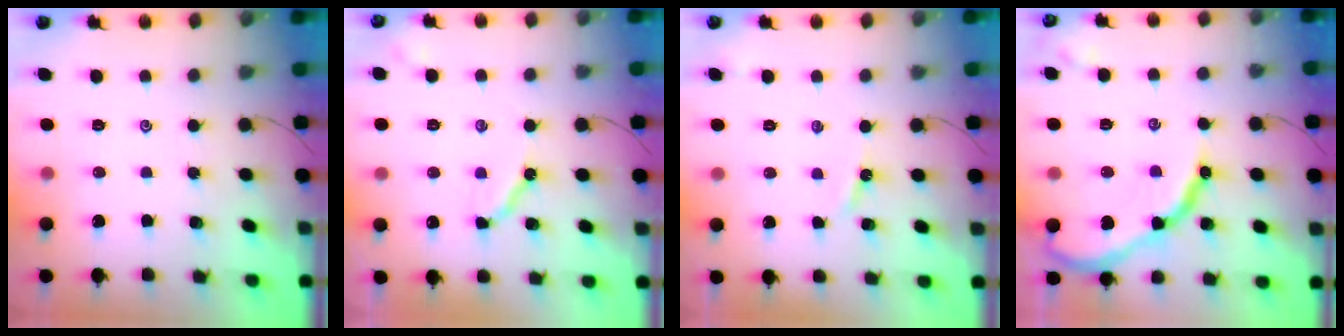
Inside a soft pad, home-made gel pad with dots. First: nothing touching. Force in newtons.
{"total": 8.8, "press": 8.8, "slide": 0.9}
{"total": 4.1, "press": 4.1, "slide": 0.4}
{"total": 16.8, "press": 16.8, "slide": 1.4}